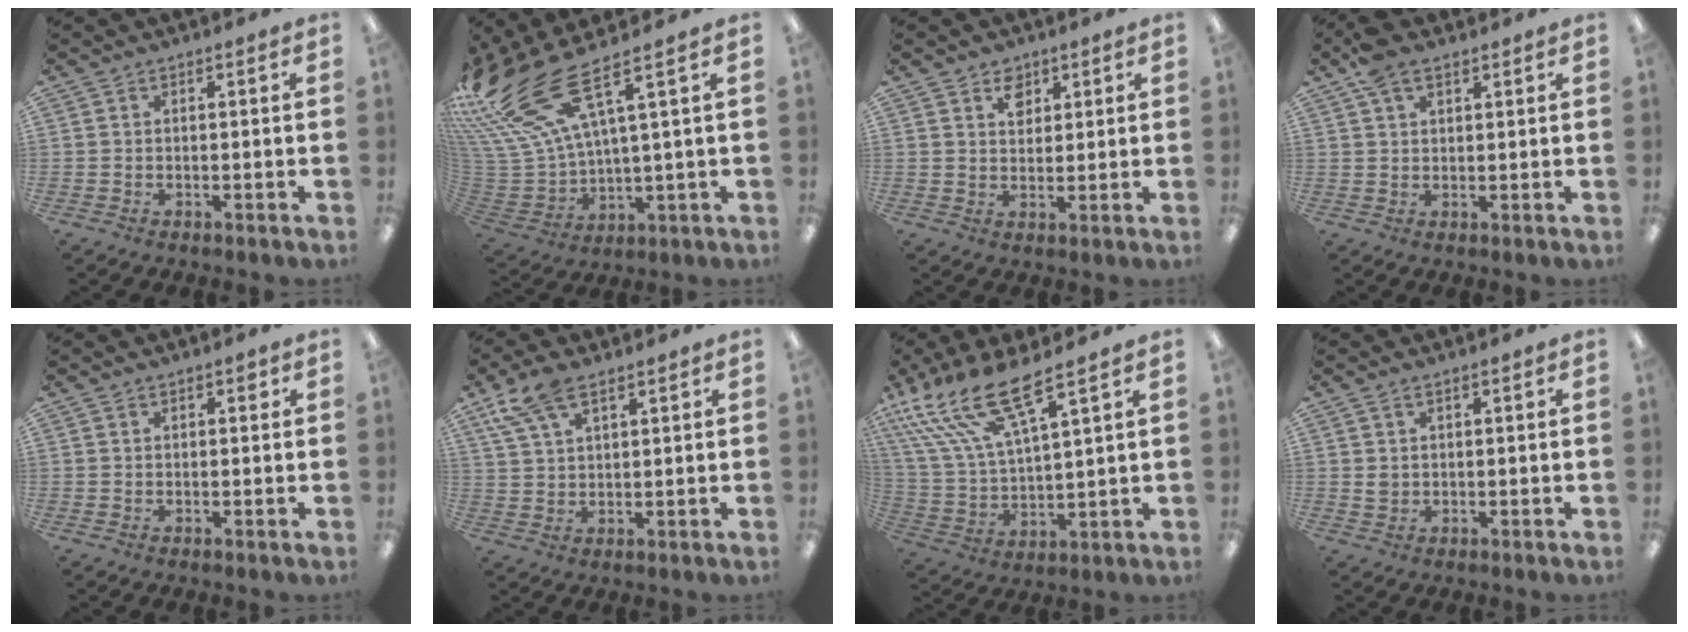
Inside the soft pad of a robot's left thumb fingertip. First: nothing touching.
{"total": 20.6, "force": [12.0, 8.2, 14.6], "torque": [-0.302, -0.075, 0.213]}
{"total": 4.6, "force": [3.0, 3.2, 1.3], "torque": [-0.005, -0.010, 0.051]}
{"total": 5.7, "force": [3.7, 2.8, 3.4], "torque": [-0.066, -0.007, 0.068]}
{"total": 1.3, "force": [0.8, 0.6, 0.8], "torque": [-0.009, 0.001, 0.012]}
{"total": 9.0, "force": [5.9, 3.9, 5.5], "torque": [-0.110, -0.016, 0.111]}
{"total": 17.5, "force": [12.4, 4.6, 11.5], "torque": [-0.260, -0.072, 0.217]}
{"total": 2.1, "force": [1.1, 1.5, 1.0], "torque": [-0.015, 0.001, 0.016]}